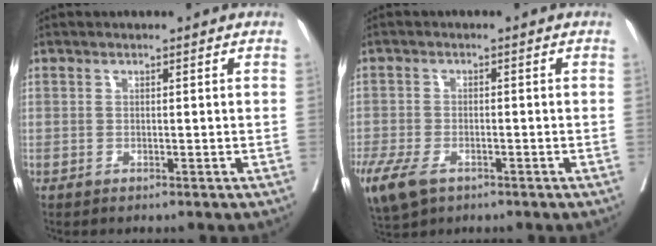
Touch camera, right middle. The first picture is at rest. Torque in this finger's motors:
{"motor_torque": [1.19, -0.84, 0.54, 0.13]}